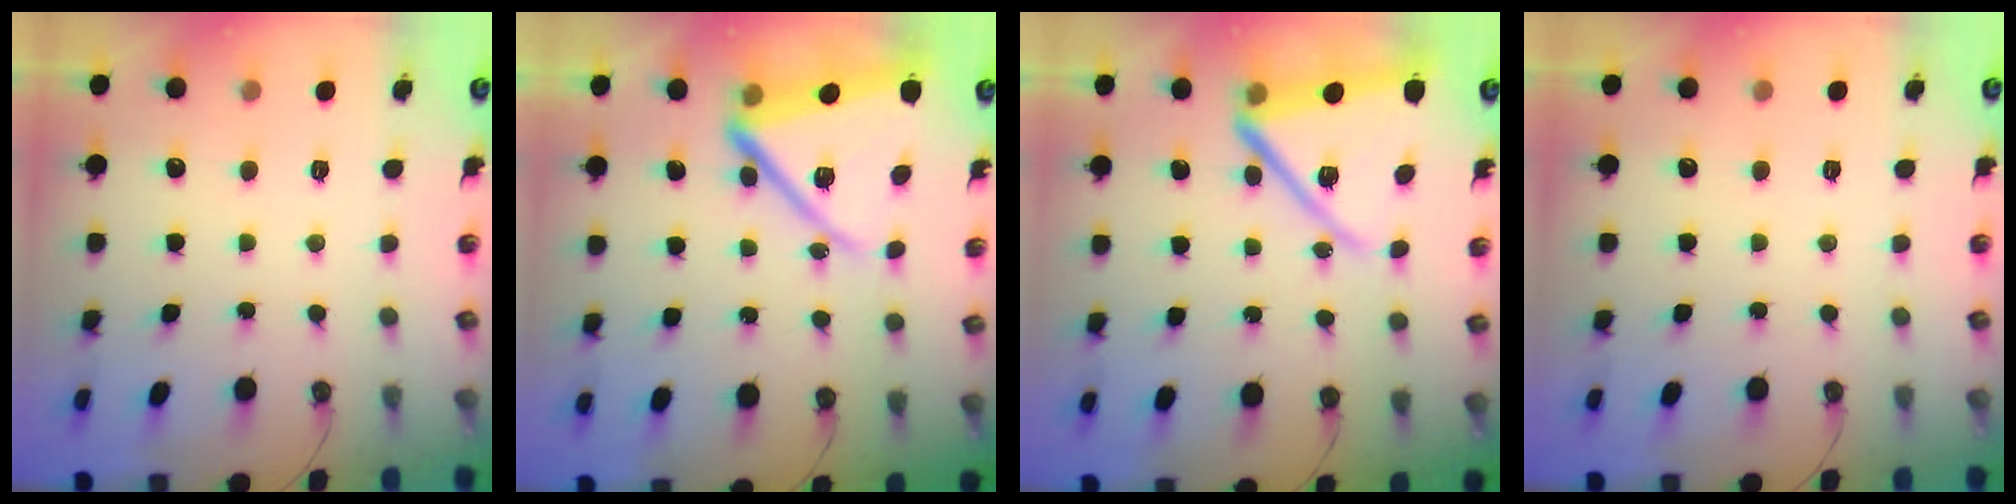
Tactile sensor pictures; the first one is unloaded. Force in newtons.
{"total": 16.9, "press": 16.9, "slide": 1.3}
{"total": 15.0, "press": 14.7, "slide": 2.7}
{"total": 0.0}